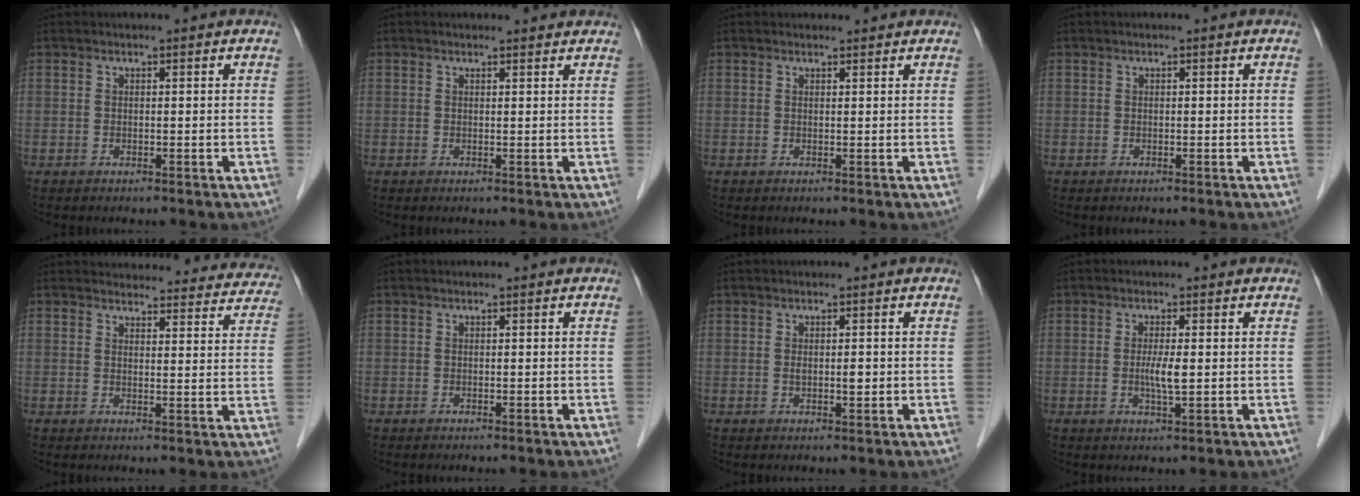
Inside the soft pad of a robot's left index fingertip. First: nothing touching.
{"total": 2.4, "force": [2.4, 0.5, 0.2], "torque": [-0.011, 0.005, 0.023]}
{"total": 1.4, "force": [1.3, 0.4, 0.0], "torque": [-0.012, 0.008, 0.018]}
{"total": 0.0}
{"total": 22.1, "force": [21.2, 5.3, 3.8], "torque": [-0.033, -0.037, 0.229]}
{"total": 0.0}
{"total": 1.4, "force": [0.1, 0.5, 1.3], "torque": [-0.023, -0.002, 0.002]}
{"total": 2.8, "force": [0.0, 0.2, 2.8], "torque": [-0.058, -0.005, 0.000]}